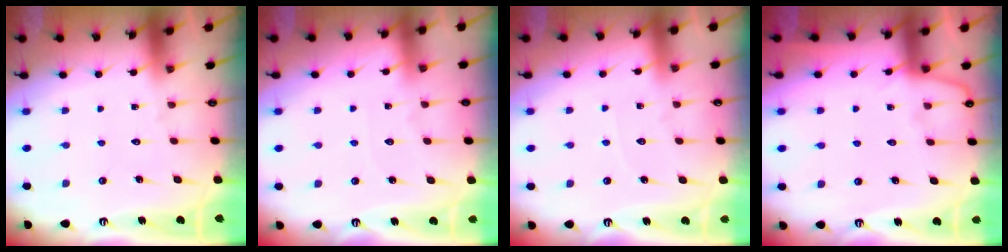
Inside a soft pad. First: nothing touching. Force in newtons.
{"total": 3.1, "press": 3.1, "slide": 0.4}
{"total": 2.7, "press": 2.7, "slide": 0.4}
{"total": 4.1, "press": 4.1, "slide": 0.7}